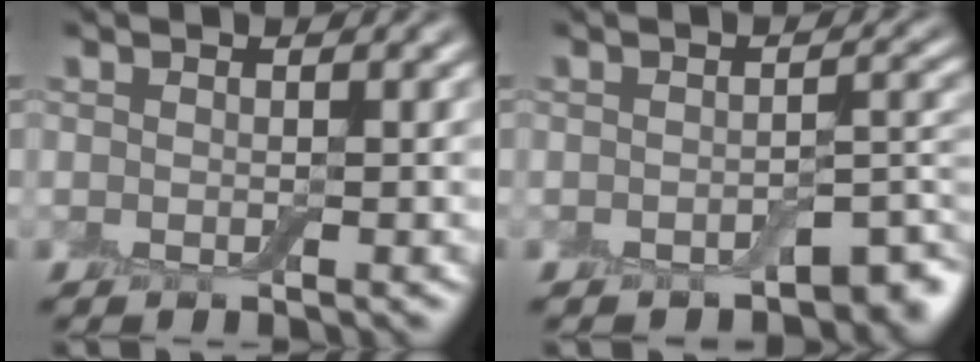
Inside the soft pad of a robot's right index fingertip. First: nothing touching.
{"total": 3.2, "force": [-2.6, 1.0, 1.6], "torque": [-0.015, 0.001, -0.034]}